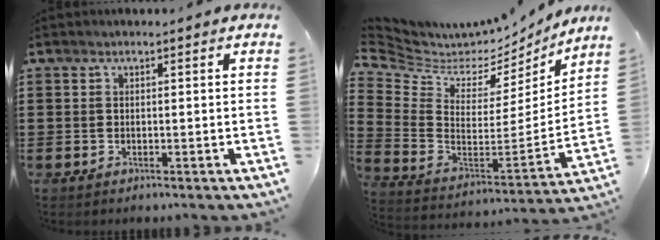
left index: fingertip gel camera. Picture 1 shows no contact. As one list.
[{"total": 4.5, "force": [3.8, 2.2, 0.9], "torque": [-0.052, -0.046, 0.064]}]